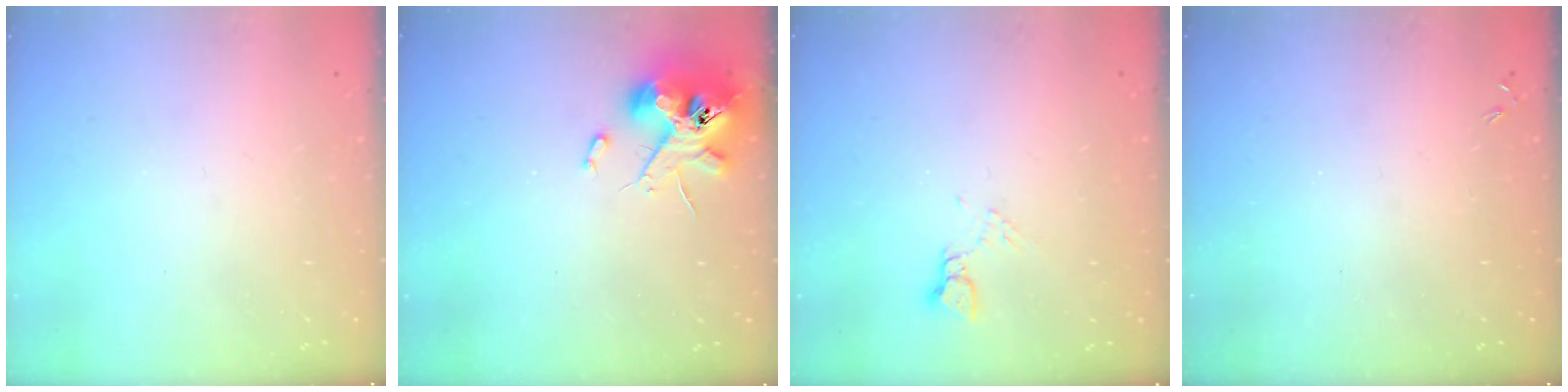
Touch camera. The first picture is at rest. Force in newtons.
{"total": 13.4, "press": 13.2, "slide": 1.8}
{"total": 2.5, "press": 2.5, "slide": 0.3}
{"total": 0.0}